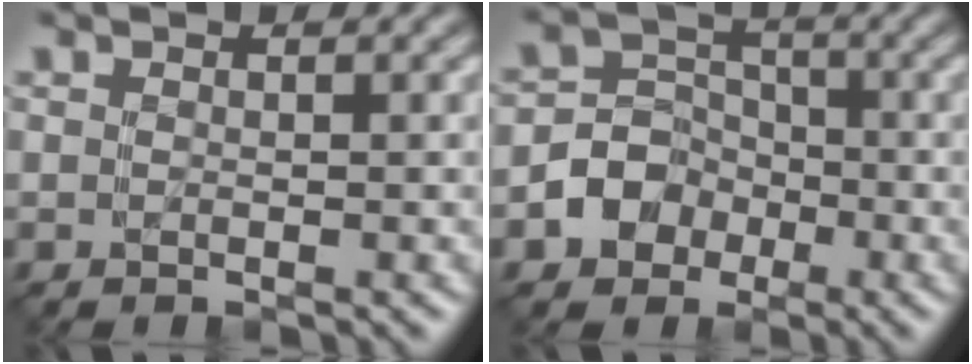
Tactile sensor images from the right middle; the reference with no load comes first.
{"total": 3.6, "force": [-1.7, 3.1, 0.5], "torque": [0.006, 0.004, -0.036]}